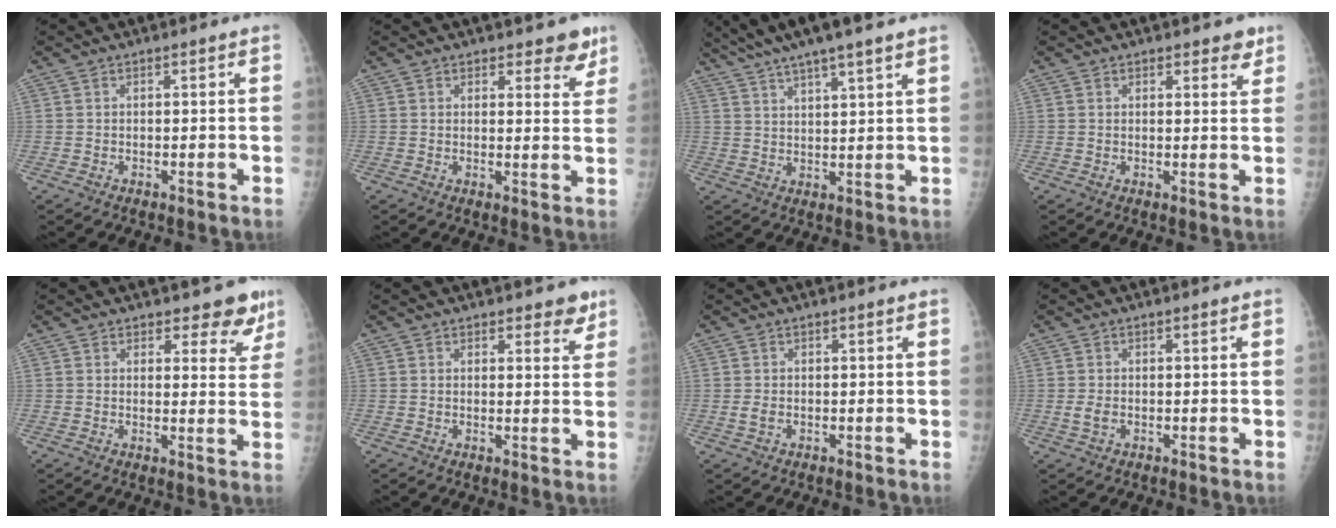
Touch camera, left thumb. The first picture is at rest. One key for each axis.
{"total": 4.6, "fx": 3.5, "fy": 2.4, "fz": 1.7, "tx": 0.013, "ty": -0.023, "tz": 0.038}
{"total": 12.1, "fx": 9.0, "fy": 1.3, "fz": 8.0, "tx": -0.137, "ty": -0.001, "tz": 0.154}
{"total": 2.9, "fx": 2.1, "fy": 1.5, "fz": 1.3, "tx": 0.008, "ty": -0.011, "tz": 0.025}
{"total": 6.2, "fx": 5.0, "fy": 3.2, "fz": 1.9, "tx": 0.014, "ty": -0.035, "tz": 0.050}
{"total": 3.6, "fx": 2.7, "fy": 1.9, "fz": 1.5, "tx": 0.010, "ty": -0.015, "tz": 0.032}
{"total": 1.3, "fx": -0.1, "fy": 0.8, "fz": 1.0, "tx": -0.023, "ty": -0.002, "tz": -0.003}
{"total": 1.9, "fx": -0.3, "fy": 1.2, "fz": 1.4, "tx": -0.032, "ty": -0.001, "tz": -0.007}